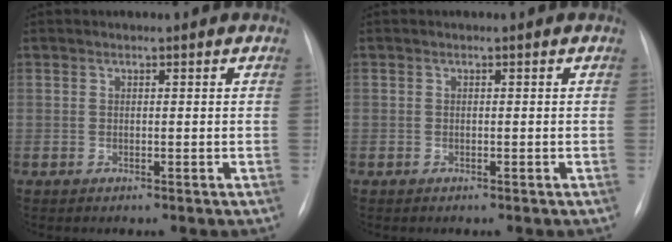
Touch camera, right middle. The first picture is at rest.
{"total": 0.0}